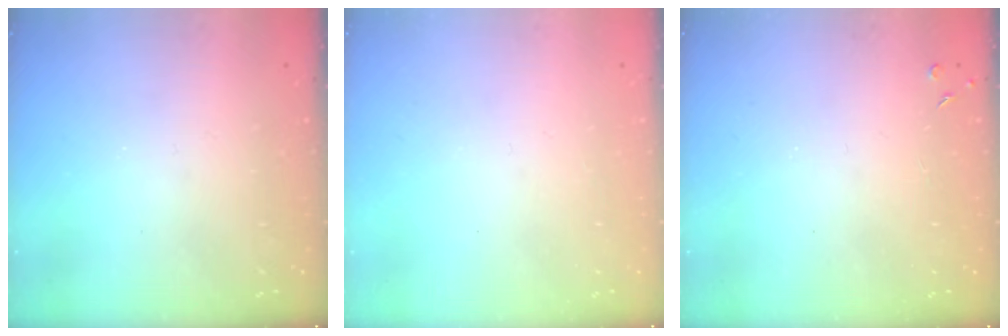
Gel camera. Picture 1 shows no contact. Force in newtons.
{"total": 0.0}
{"total": 2.8, "press": 2.7, "slide": 0.5}